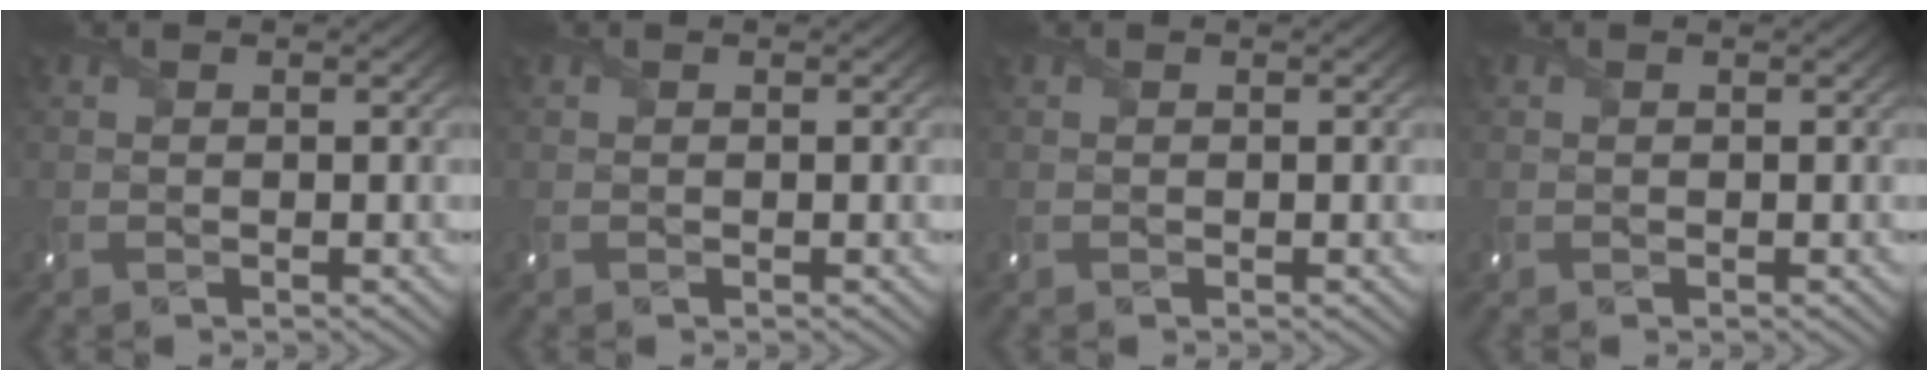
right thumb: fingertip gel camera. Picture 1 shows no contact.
{"total": 0.0}
{"total": 0.0}
{"total": 0.0}